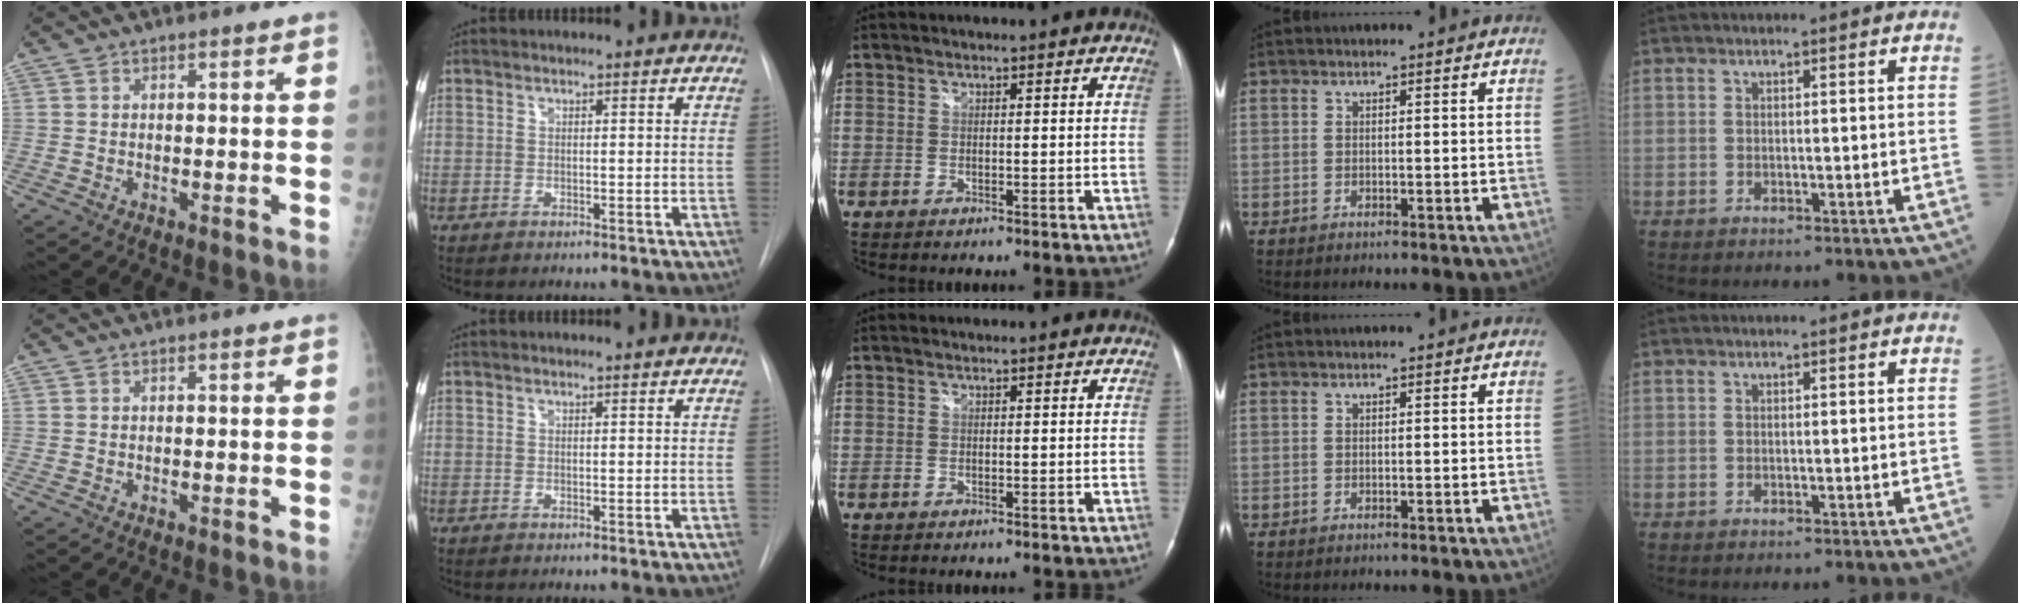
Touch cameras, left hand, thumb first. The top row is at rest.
{}